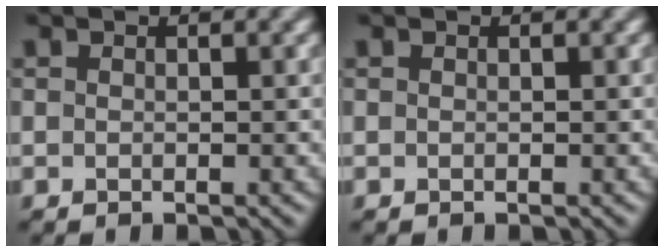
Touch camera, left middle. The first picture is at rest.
{"total": 0.0}